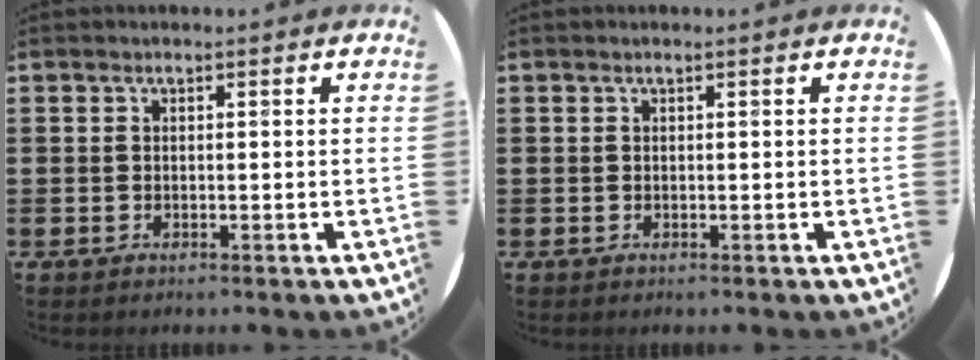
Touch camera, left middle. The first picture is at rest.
{"total": 0.0}